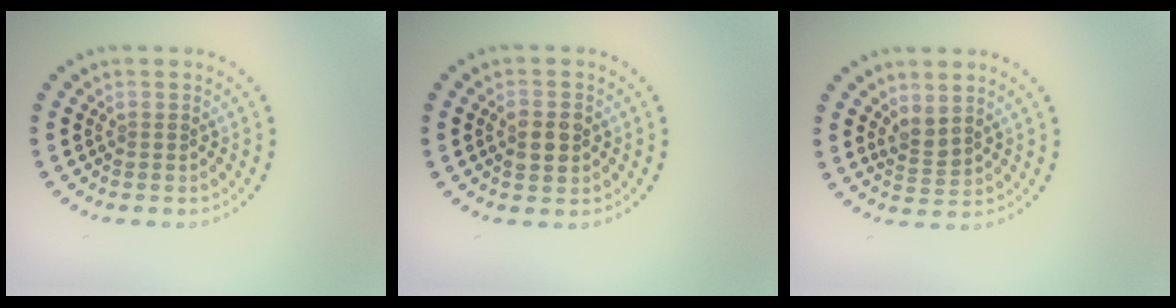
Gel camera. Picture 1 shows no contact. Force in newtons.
{"total": 2.8, "press": 2.8, "slide": 0.2}
{"total": 1.7, "press": 1.4, "slide": 1.0}